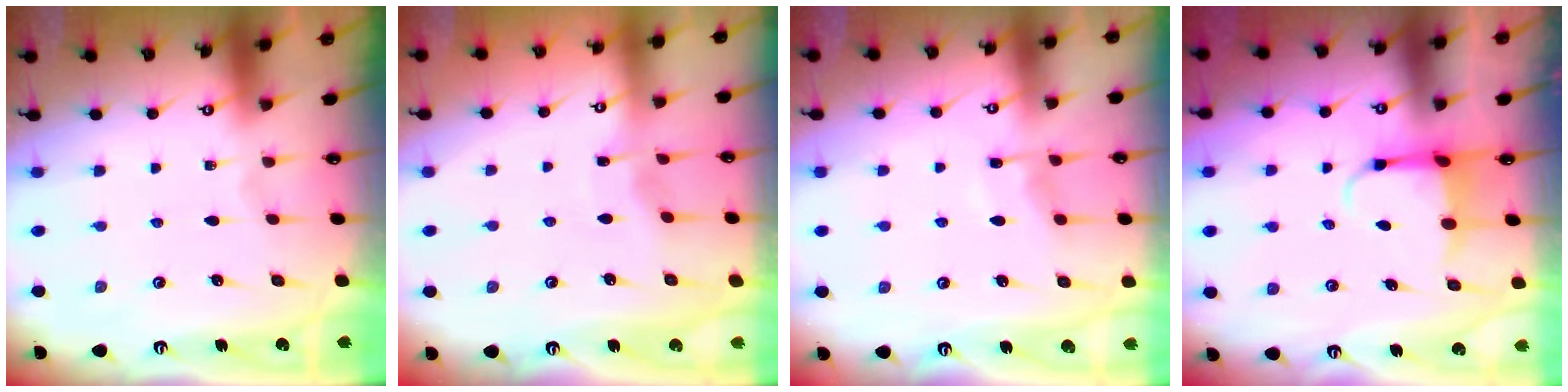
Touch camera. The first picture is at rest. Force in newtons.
{"total": 3.2, "press": 3.2, "slide": 0.1}
{"total": 5.3, "press": 5.3, "slide": 0.4}
{"total": 3.8, "press": 3.7, "slide": 1.1}